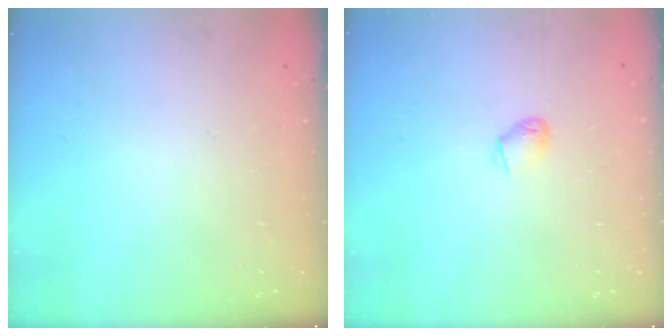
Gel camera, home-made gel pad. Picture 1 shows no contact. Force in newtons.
{"total": 2.4, "press": 2.4, "slide": 0.4}